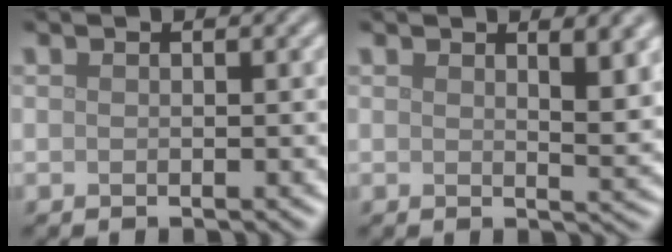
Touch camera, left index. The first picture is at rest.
{"total": 3.7, "force": [1.9, 1.1, 2.9], "torque": [-0.033, -0.004, 0.029]}